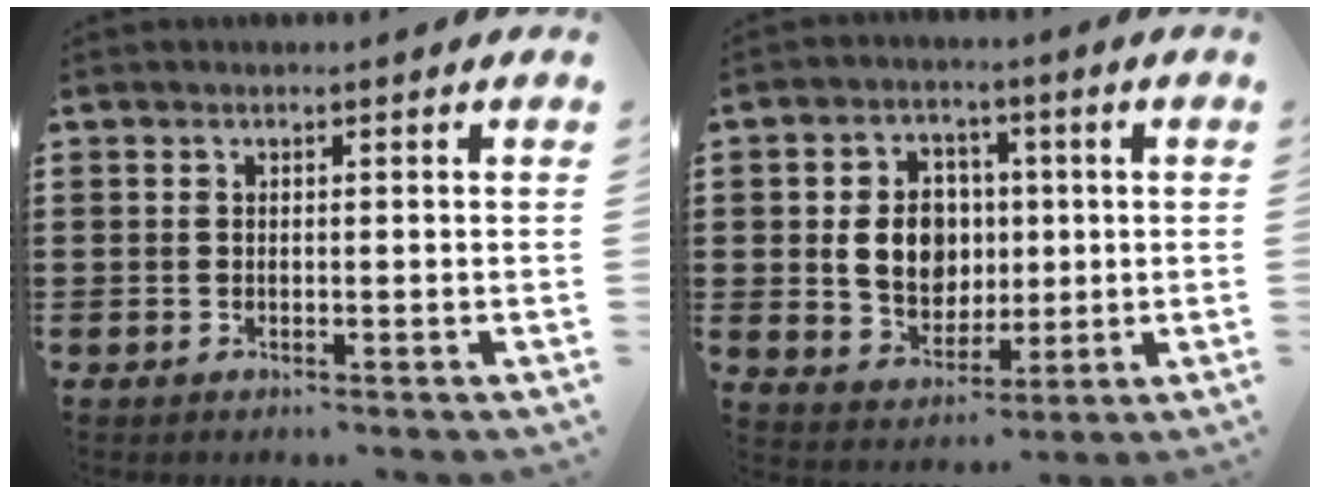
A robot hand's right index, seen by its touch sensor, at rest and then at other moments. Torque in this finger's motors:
{"motor_torque": [1.94, 0.20, 0.86, 0.21]}